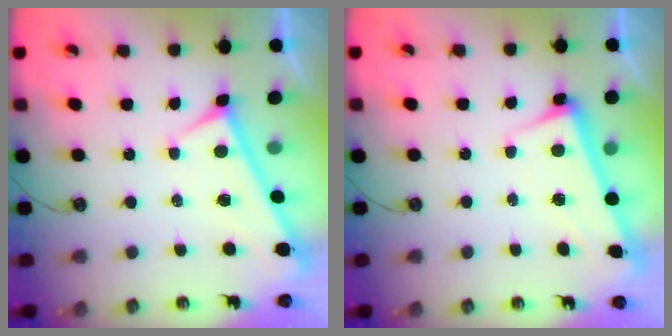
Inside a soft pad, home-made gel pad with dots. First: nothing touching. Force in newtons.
{"total": 2.5, "press": 2.4, "slide": 0.7}